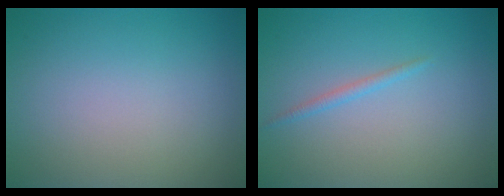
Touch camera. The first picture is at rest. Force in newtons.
{"total": 0.5, "press": 0.5, "slide": 0.1}